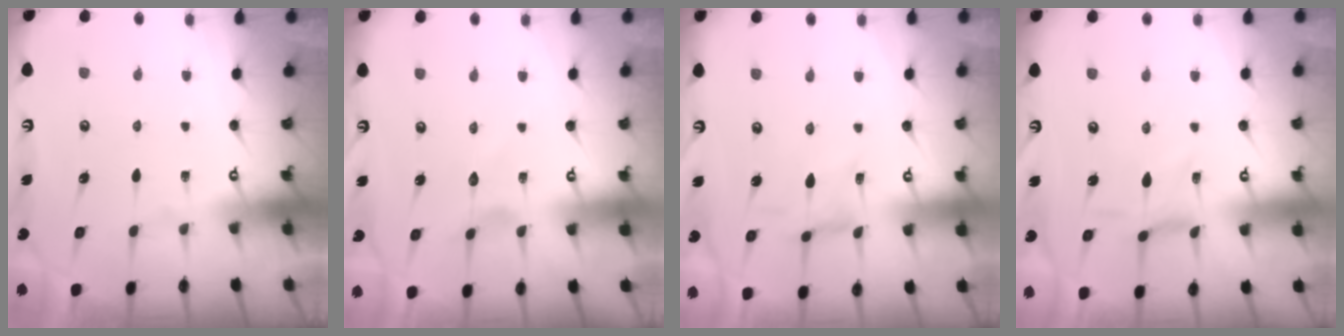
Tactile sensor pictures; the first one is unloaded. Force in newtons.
{"total": 0.8, "press": 0.8, "slide": 0.1}
{"total": 0.8, "press": 0.7, "slide": 0.2}
{"total": 1.1, "press": 1.0, "slide": 0.5}